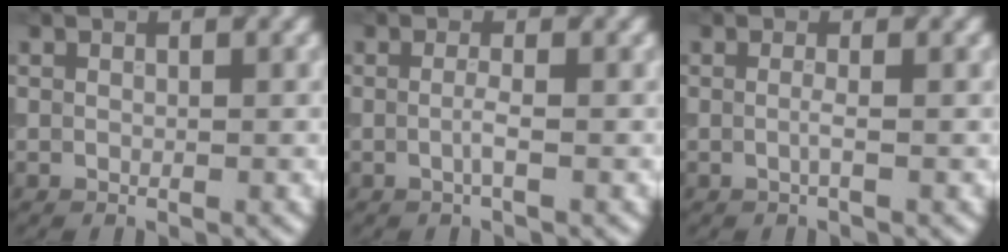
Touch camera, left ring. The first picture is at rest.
{"total": 1.2, "force": [-0.2, 0.1, 1.2], "torque": [-0.024, -0.005, -0.006]}
{"total": 0.9, "force": [-0.2, 0.1, 0.9], "torque": [-0.018, -0.007, -0.006]}